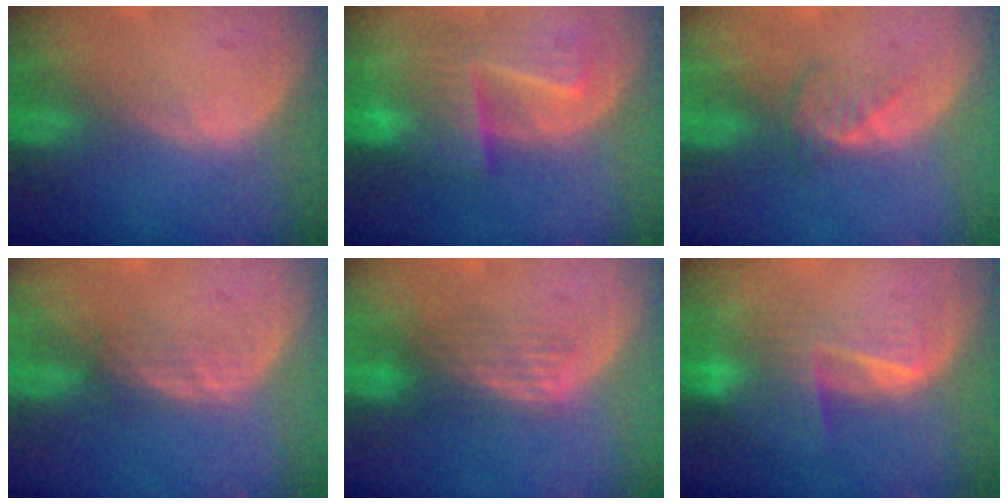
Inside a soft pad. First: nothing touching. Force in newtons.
{"total": 9.3, "press": 8.3, "slide": 4.3}
{"total": 2.6, "press": 2.6, "slide": 0.4}
{"total": 2.2, "press": 2.2, "slide": 0.4}
{"total": 4.1, "press": 4.1, "slide": 0.1}
{"total": 6.8, "press": 6.4, "slide": 2.2}